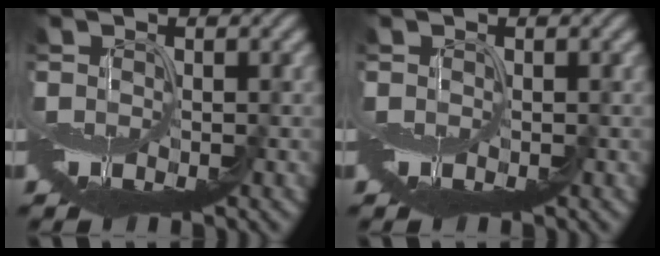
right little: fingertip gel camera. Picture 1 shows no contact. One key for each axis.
{"total": 0.0}